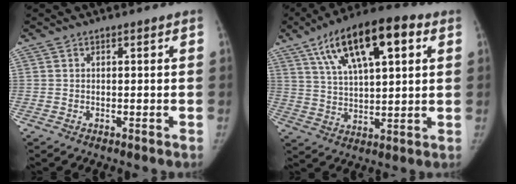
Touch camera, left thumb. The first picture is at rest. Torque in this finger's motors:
{"motor_torque": [0.56, 1.03, 1.38, -1.39, 0.19]}